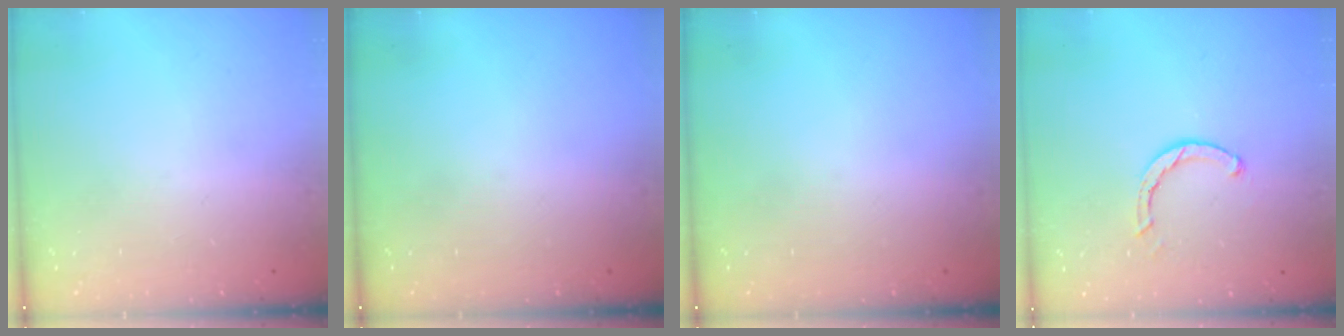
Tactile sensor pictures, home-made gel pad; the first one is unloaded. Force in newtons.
{"total": 0.0}
{"total": 0.0}
{"total": 2.4, "press": 2.4, "slide": 0.1}